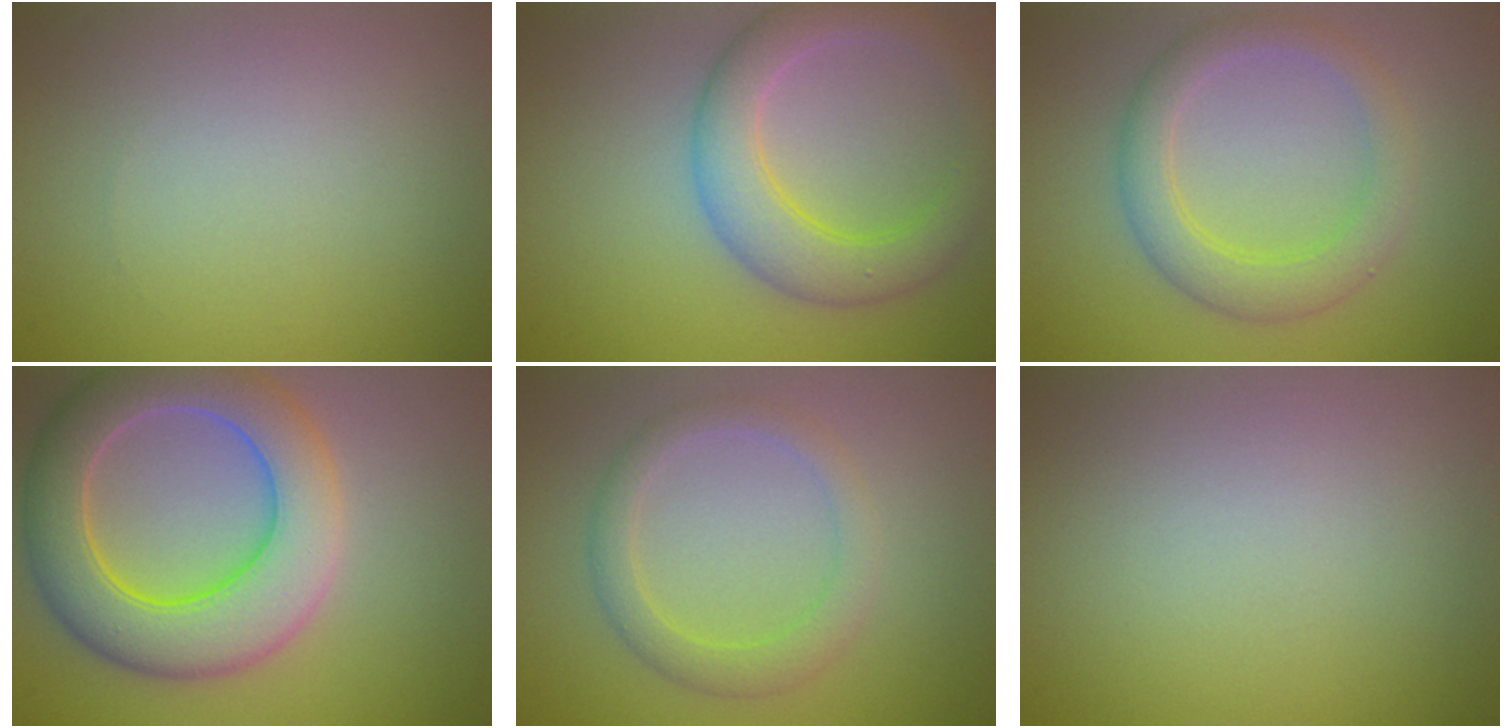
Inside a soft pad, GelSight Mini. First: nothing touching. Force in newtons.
{"total": 4.9, "press": 4.9, "slide": 0.0}
{"total": 3.7, "press": 3.7, "slide": 0.0}
{"total": 8.6, "press": 8.6, "slide": 0.4}
{"total": 2.9, "press": 2.8, "slide": 0.1}
{"total": 0.0}